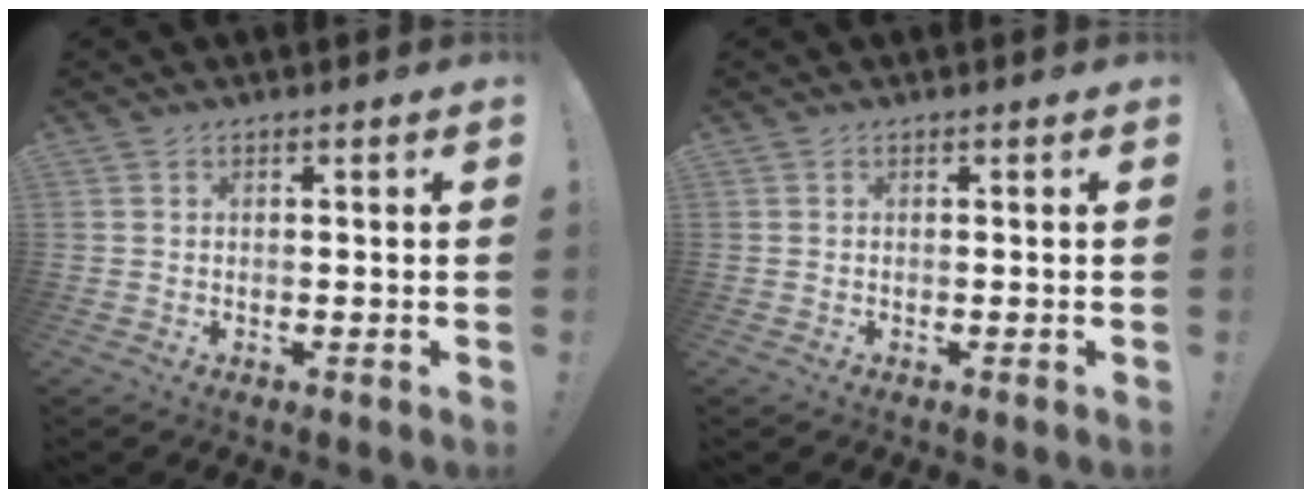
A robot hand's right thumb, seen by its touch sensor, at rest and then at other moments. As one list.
[{"total": 0.0}]